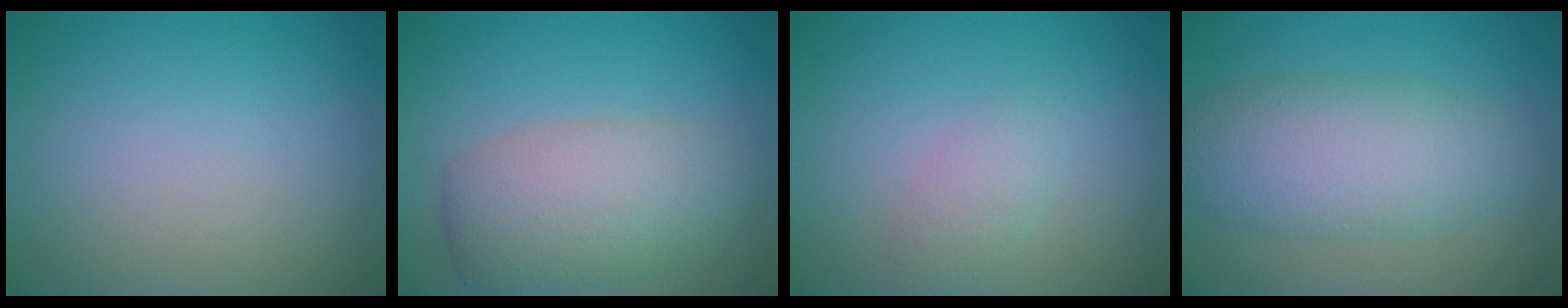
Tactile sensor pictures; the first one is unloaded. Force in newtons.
{"total": 6.0, "press": 6.0, "slide": 0.4}
{"total": 1.8, "press": 1.8, "slide": 0.0}
{"total": 6.2, "press": 6.2, "slide": 0.2}